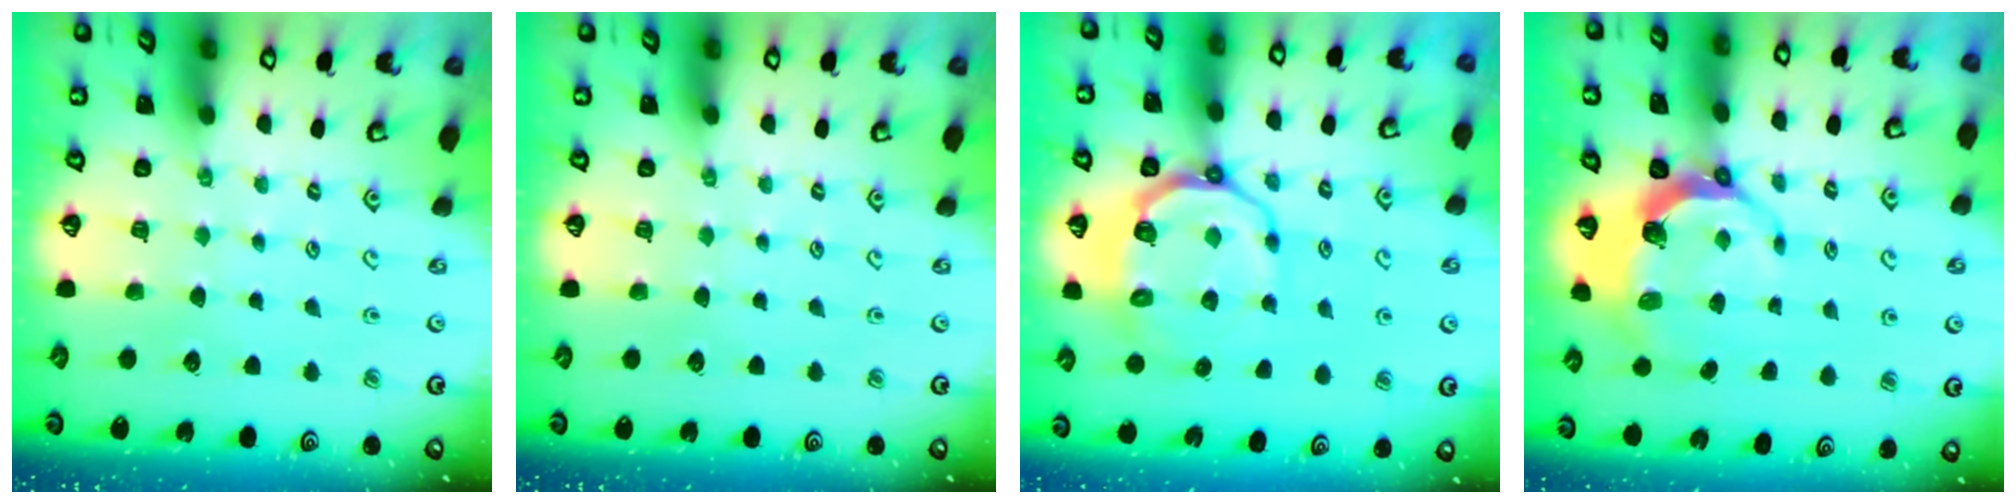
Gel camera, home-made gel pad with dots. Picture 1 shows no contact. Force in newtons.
{"total": 0.0}
{"total": 9.6, "press": 9.1, "slide": 3.1}
{"total": 6.6, "press": 5.1, "slide": 4.2}